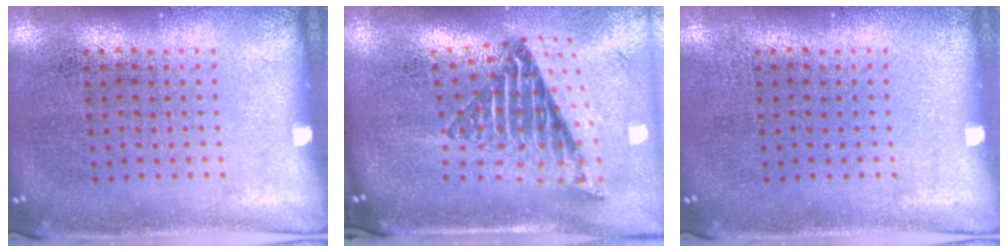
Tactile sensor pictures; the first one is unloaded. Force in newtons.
{"total": 2.6, "press": 1.6, "slide": 2.0}
{"total": 0.0}